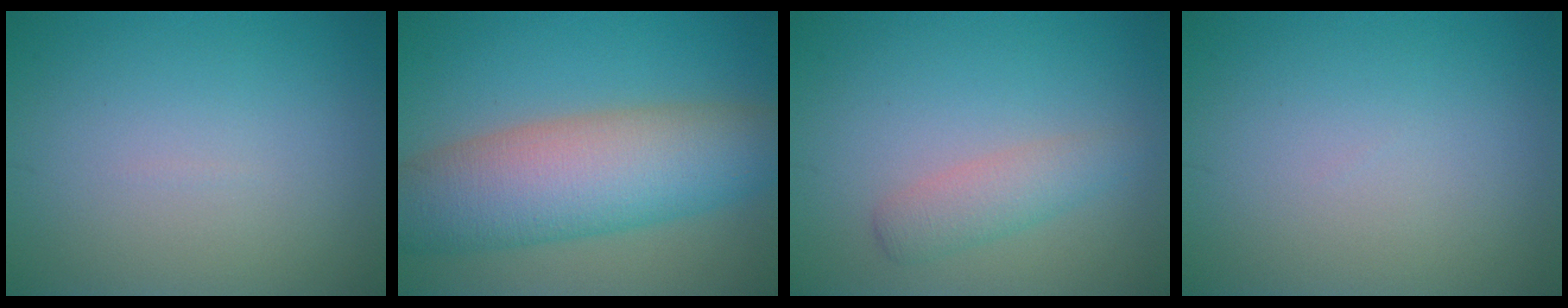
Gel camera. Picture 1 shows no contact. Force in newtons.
{"total": 10.1, "press": 10.1, "slide": 0.5}
{"total": 2.5, "press": 2.5, "slide": 0.0}
{"total": 0.0}